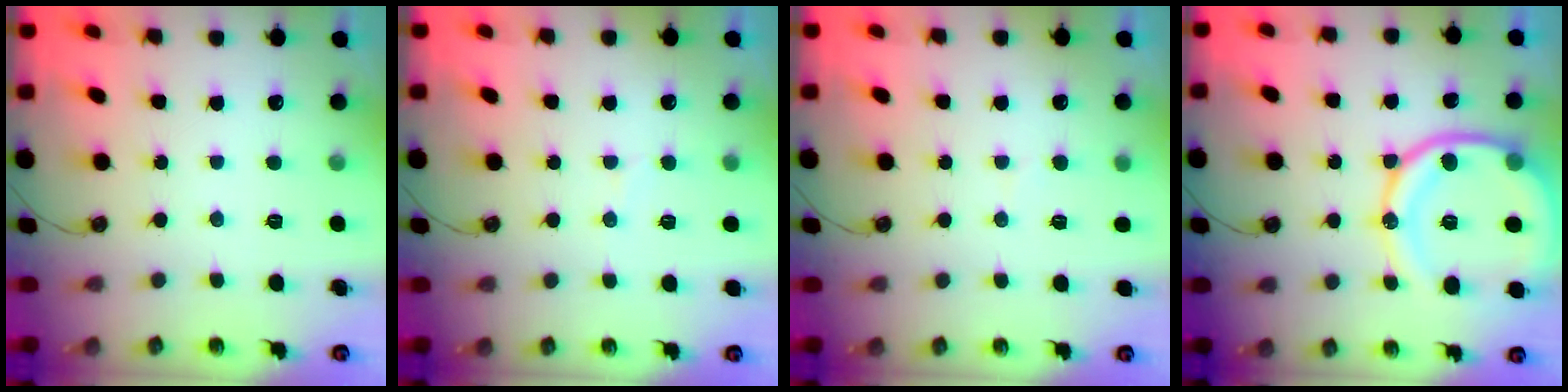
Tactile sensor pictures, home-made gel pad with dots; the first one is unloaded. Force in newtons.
{"total": 4.0, "press": 3.9, "slide": 1.0}
{"total": 4.6, "press": 4.4, "slide": 1.3}
{"total": 19.1, "press": 19.0, "slide": 2.2}